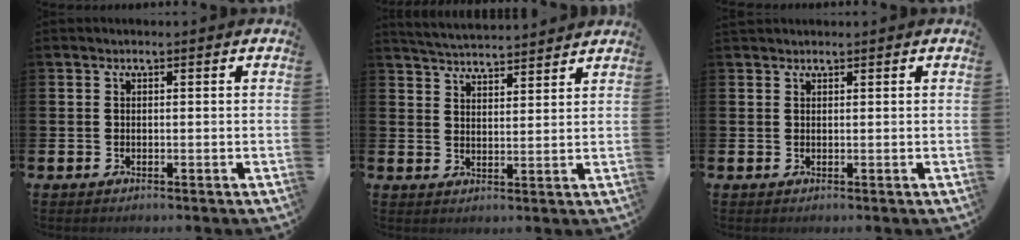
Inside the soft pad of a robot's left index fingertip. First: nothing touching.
{"total": 4.7, "force": [4.7, 0.1, 0.0], "torque": [-0.019, -0.027, 0.085]}
{"total": 0.9, "force": [0.9, 0.2, -0.1], "torque": [0.012, -0.002, 0.014]}